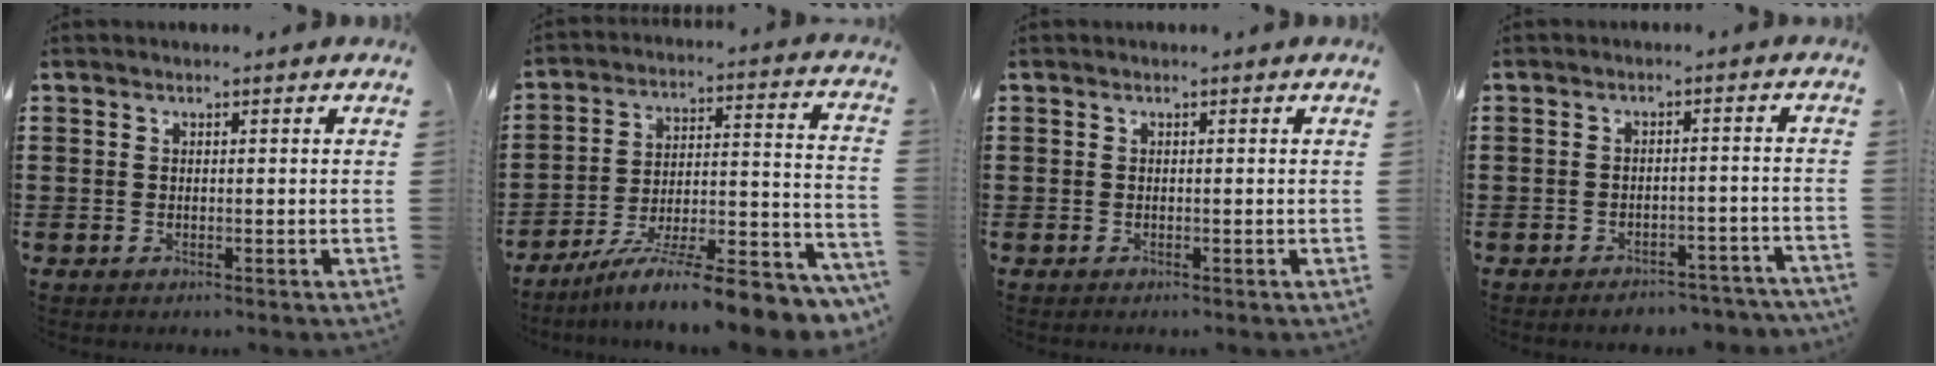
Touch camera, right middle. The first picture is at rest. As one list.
[{"total": 11.0, "force": [-9.0, 0.2, 6.3], "torque": [-0.091, 0.007, -0.167]}, {"total": 0.0}, {"total": 2.9, "force": [-2.9, 0.3, 0.3], "torque": [-0.008, 0.003, -0.059]}]